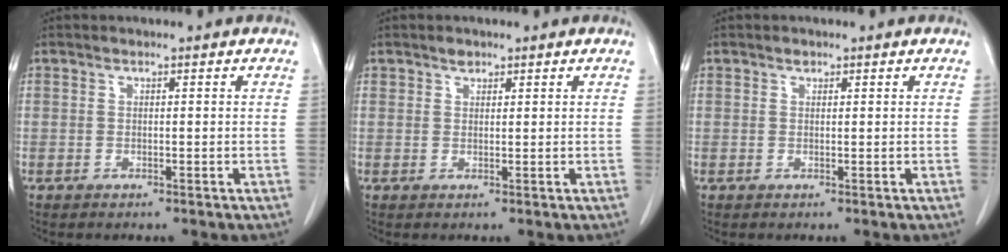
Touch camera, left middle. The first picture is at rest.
{"total": 1.2, "force": [0.9, 0.7, 0.3], "torque": [-0.003, -0.001, 0.013]}
{"total": 0.5, "force": [0.4, 0.3, 0.1], "torque": [-0.003, -0.002, 0.004]}